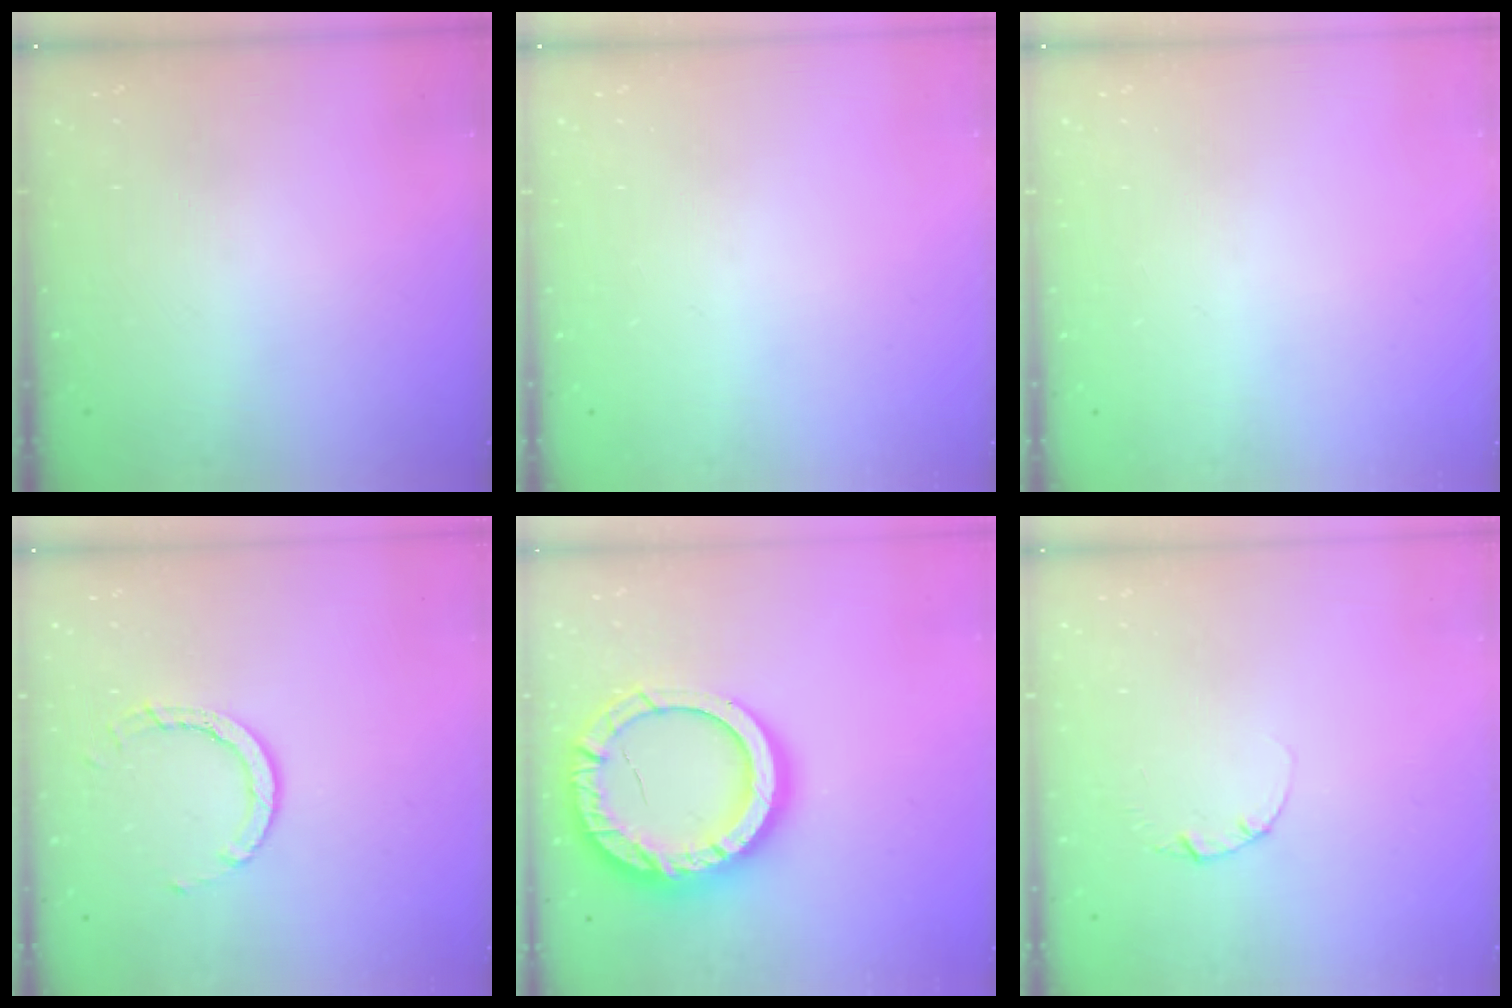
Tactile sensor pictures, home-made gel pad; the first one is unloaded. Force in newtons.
{"total": 0.0}
{"total": 0.0}
{"total": 5.0, "press": 5.0, "slide": 0.3}
{"total": 24.5, "press": 24.4, "slide": 2.2}
{"total": 1.3, "press": 1.3, "slide": 0.2}